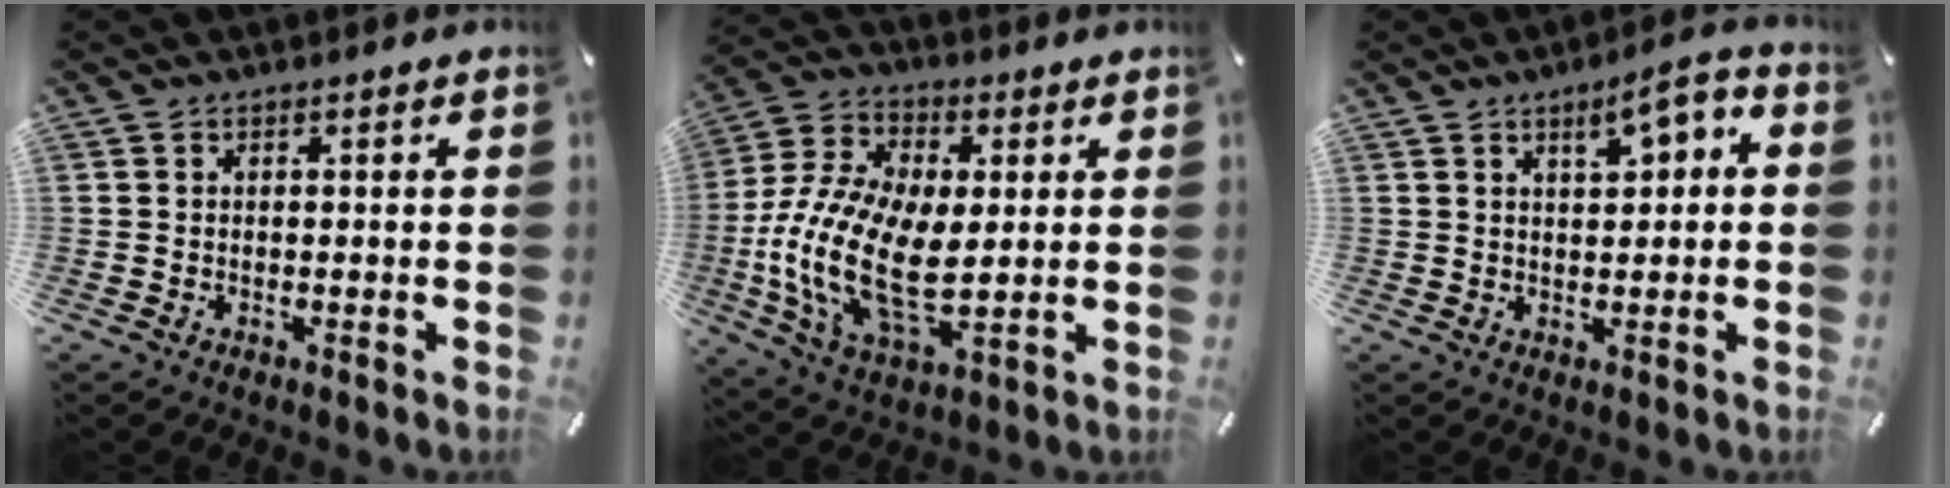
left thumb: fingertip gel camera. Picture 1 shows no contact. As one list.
[{"total": 17.1, "force": [-1.0, 9.9, 13.9], "torque": [-0.309, -0.010, -0.016]}, {"total": 6.3, "force": [2.5, 2.7, 5.1], "torque": [-0.070, -0.006, 0.036]}]